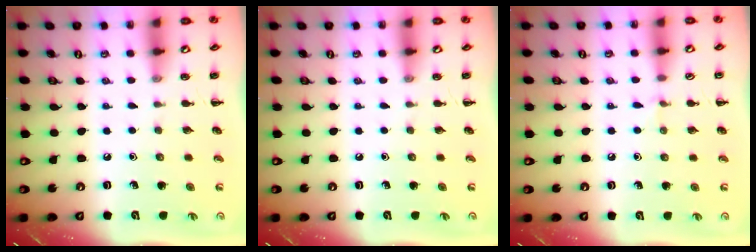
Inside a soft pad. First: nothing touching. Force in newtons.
{"total": 0.0}
{"total": 3.9, "press": 3.6, "slide": 1.4}